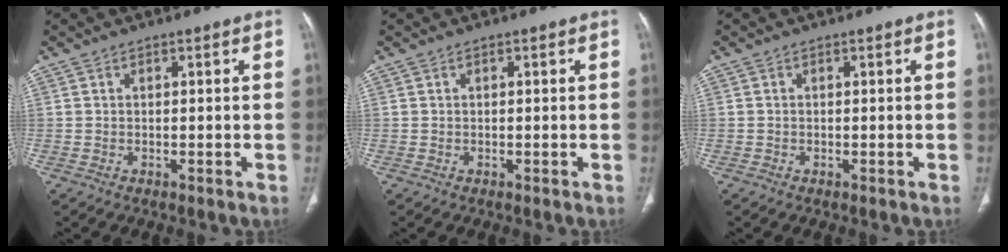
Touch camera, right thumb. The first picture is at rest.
{"total": 0.0}
{"total": 0.0}